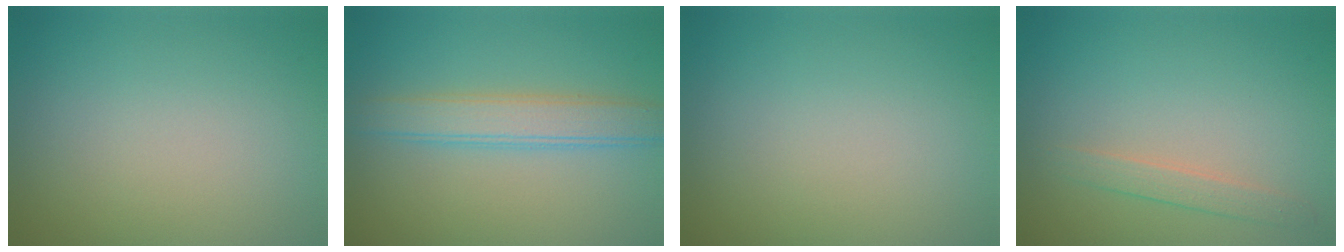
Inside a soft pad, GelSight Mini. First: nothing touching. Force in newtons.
{"total": 3.8, "press": 3.8, "slide": 0.1}
{"total": 0.0}
{"total": 1.6, "press": 1.6, "slide": 0.0}